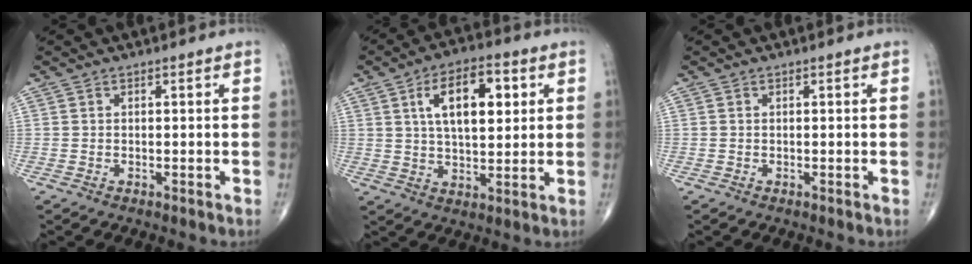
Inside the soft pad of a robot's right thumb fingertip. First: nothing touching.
{"total": 12.5, "force": [3.7, 6.0, 10.3], "torque": [-0.148, -0.003, 0.060]}
{"total": 0.0}